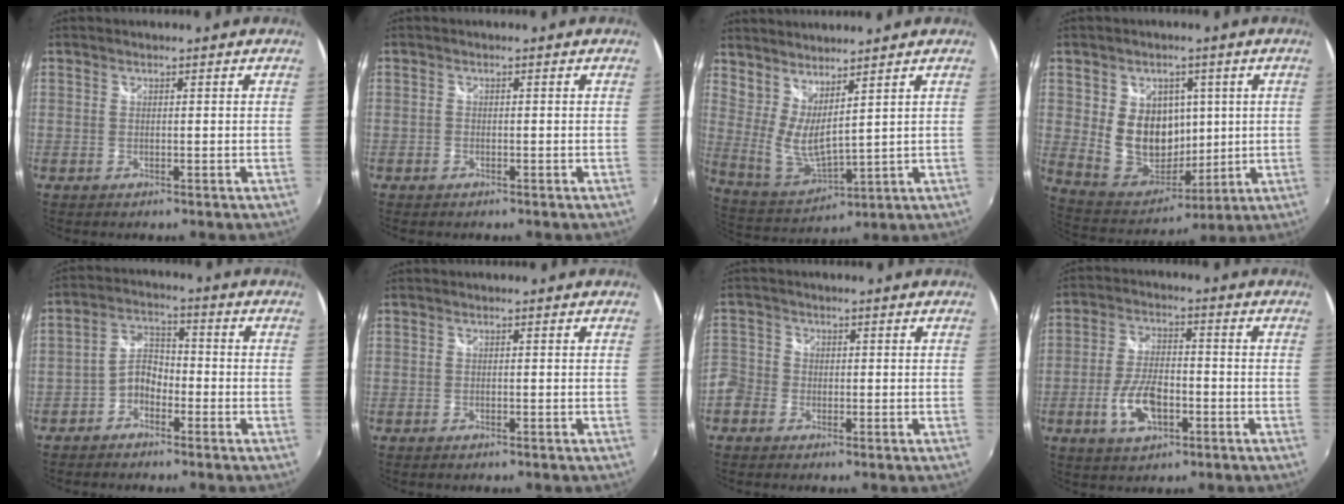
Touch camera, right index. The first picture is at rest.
{"total": 1.0, "force": [-0.8, 0.6, 0.1], "torque": [-0.005, -0.001, -0.015]}
{"total": 9.1, "force": [5.7, 2.2, 6.7], "torque": [-0.118, -0.013, 0.113]}
{"total": 13.1, "force": [2.0, 10.9, 7.1], "torque": [-0.142, 0.006, 0.061]}
{"total": 5.2, "force": [-3.2, 3.3, 2.4], "torque": [-0.049, 0.017, -0.064]}
{"total": 0.7, "force": [-0.6, 0.3, 0.3], "torque": [-0.007, -0.003, -0.012]}
{"total": 7.7, "force": [-2.9, 6.9, 2.0], "torque": [-0.069, 0.018, -0.065]}
{"total": 9.1, "force": [-3.4, 4.4, 7.2], "torque": [-0.149, 0.000, -0.059]}